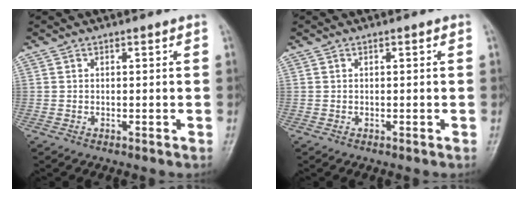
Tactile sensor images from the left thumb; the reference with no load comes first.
{"total": 0.0}